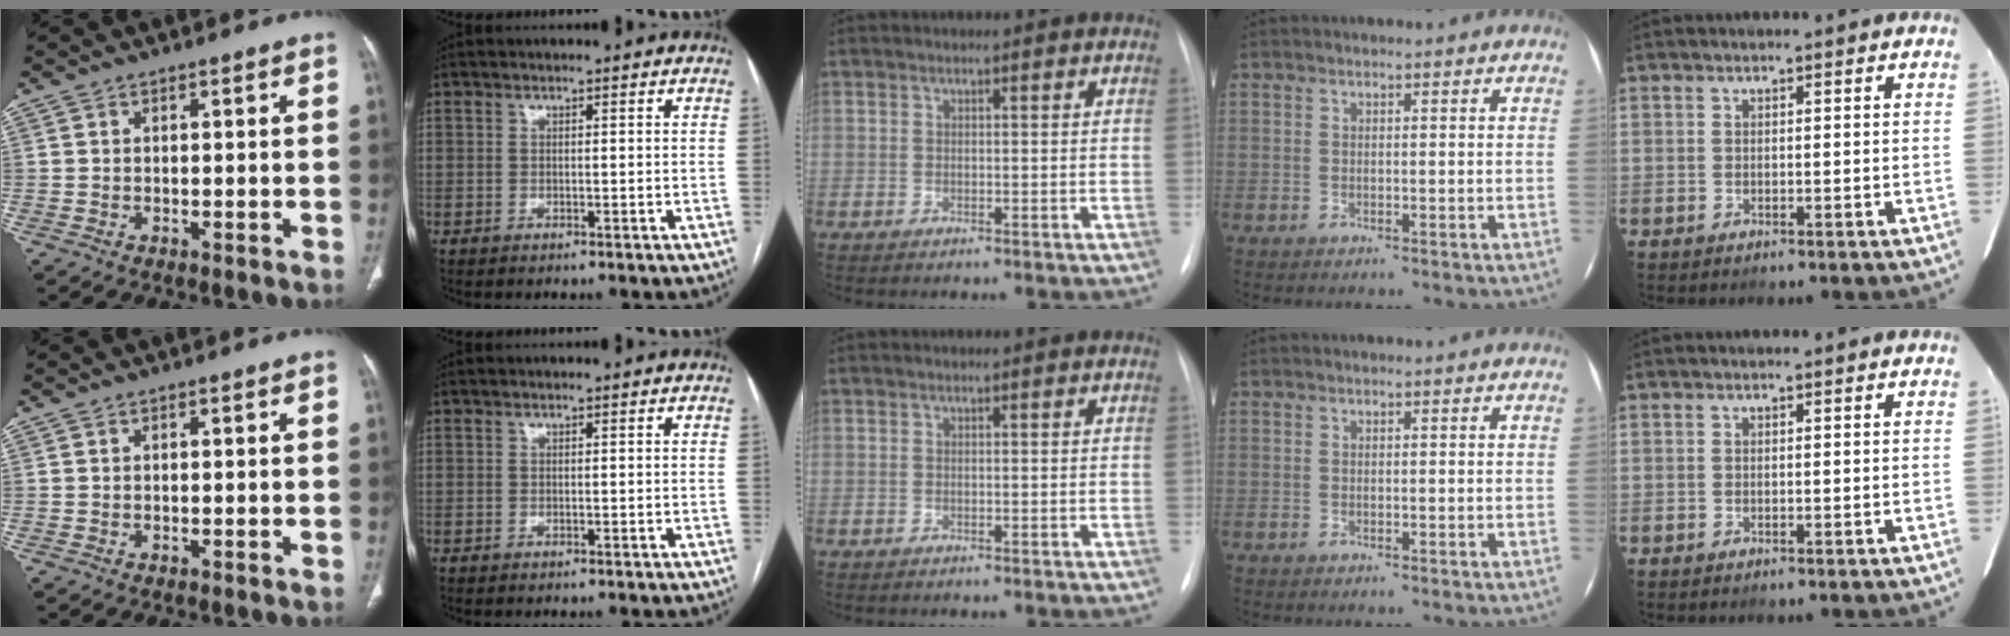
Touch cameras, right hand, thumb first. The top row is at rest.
{}